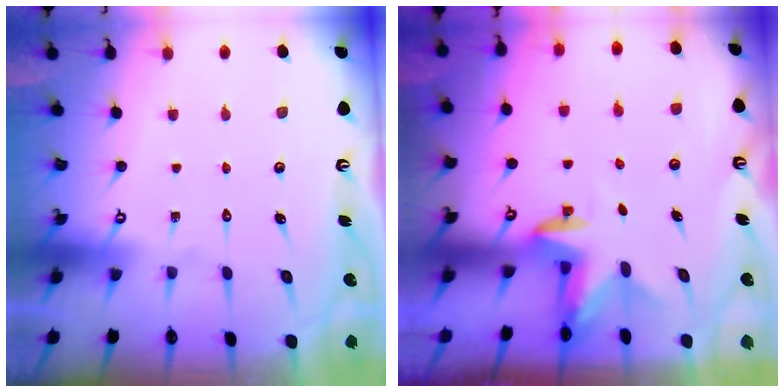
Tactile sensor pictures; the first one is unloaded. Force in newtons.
{"total": 2.9, "press": 2.9, "slide": 0.7}